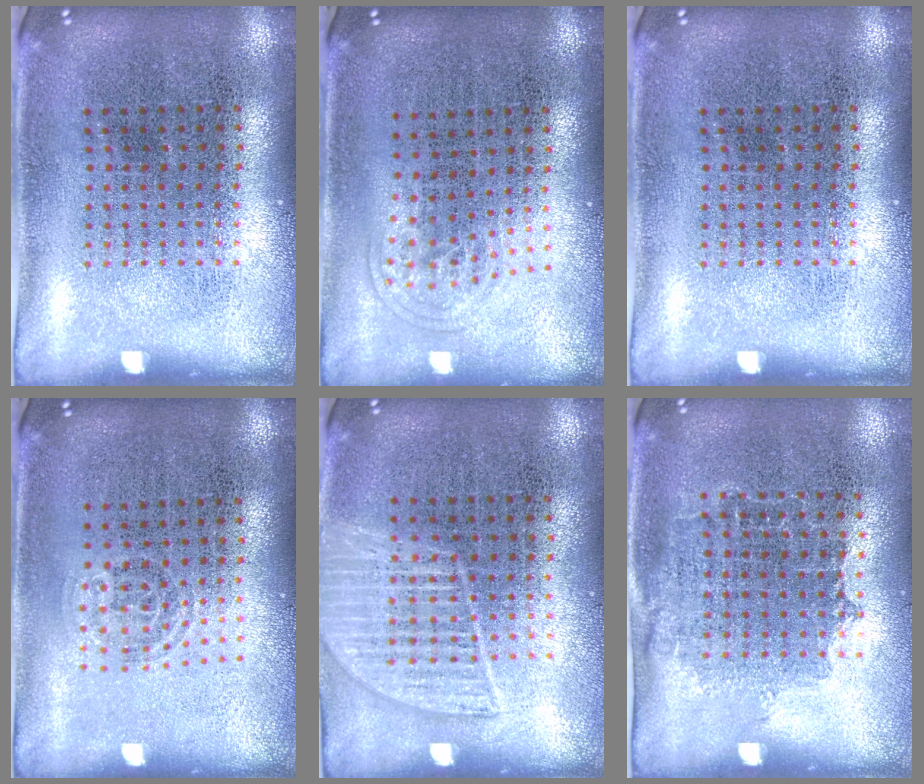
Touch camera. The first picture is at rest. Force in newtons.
{"total": 1.0, "press": 0.6, "slide": 0.8}
{"total": 0.0}
{"total": 0.9, "press": 0.7, "slide": 0.6}
{"total": 1.4, "press": 1.3, "slide": 0.6}
{"total": 0.9, "press": 0.7, "slide": 0.6}